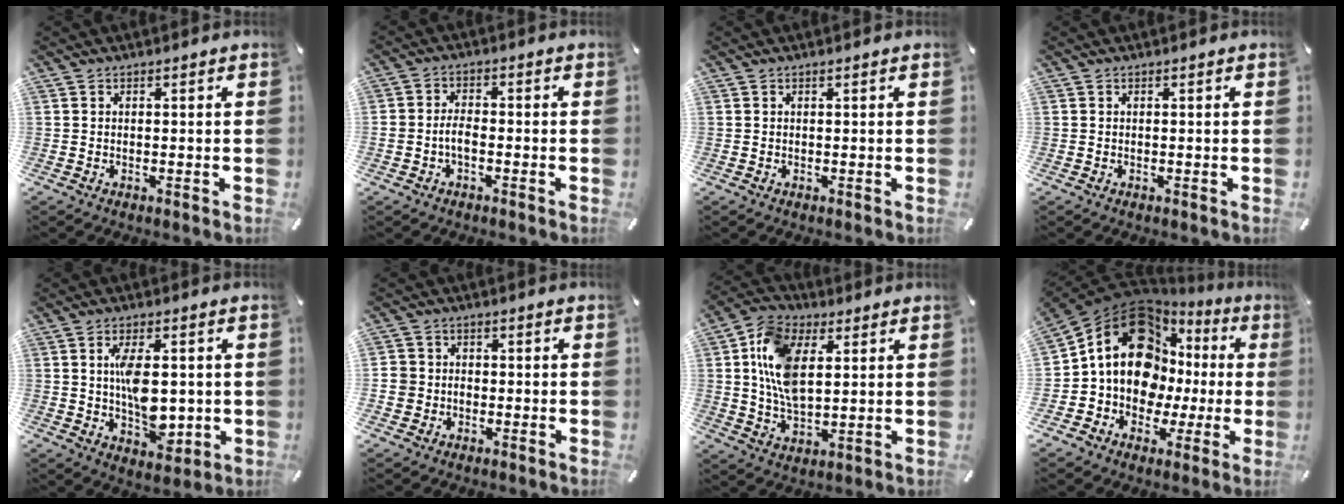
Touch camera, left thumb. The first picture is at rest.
{"total": 3.6, "force": [-1.4, 2.2, 2.5], "torque": [-0.051, 0.009, -0.027]}
{"total": 0.0}
{"total": 0.0}
{"total": 10.3, "force": [0.4, 6.0, 8.3], "torque": [-0.129, 0.001, 0.007]}
{"total": 4.7, "force": [-1.3, 4.4, 1.1], "torque": [-0.028, 0.013, -0.024]}
{"total": 13.3, "force": [3.2, 8.4, 9.8], "torque": [-0.232, 0.004, 0.058]}
{"total": 18.0, "force": [4.0, 14.2, 10.3], "torque": [-0.194, -0.029, 0.073]}